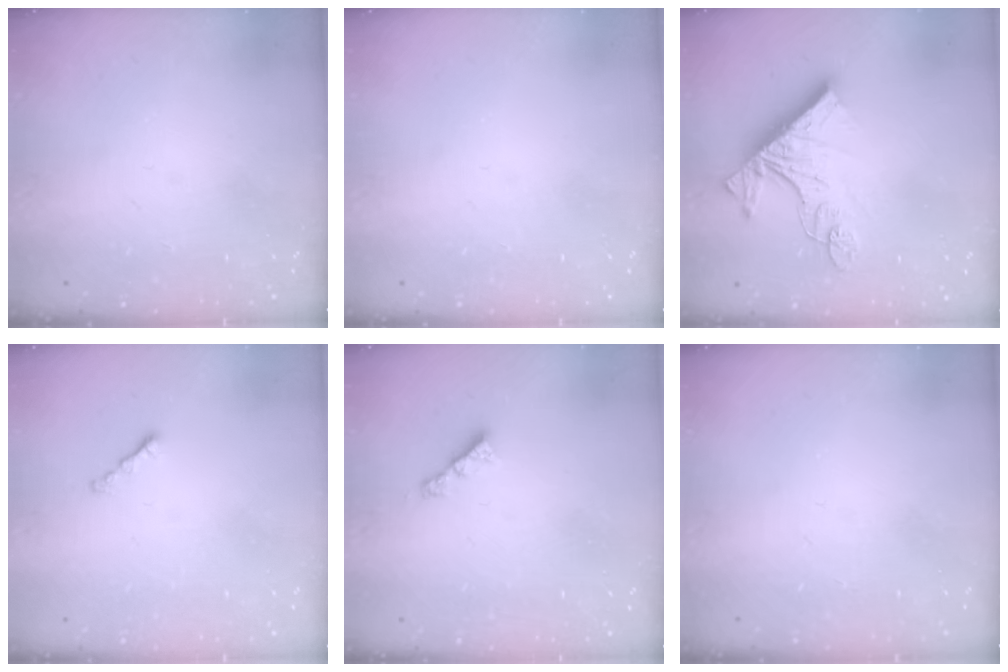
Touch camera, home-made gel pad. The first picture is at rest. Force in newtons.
{"total": 0.0}
{"total": 15.3, "press": 15.3, "slide": 1.0}
{"total": 0.8, "press": 0.7, "slide": 0.4}
{"total": 2.6, "press": 2.6, "slide": 0.1}
{"total": 0.0}